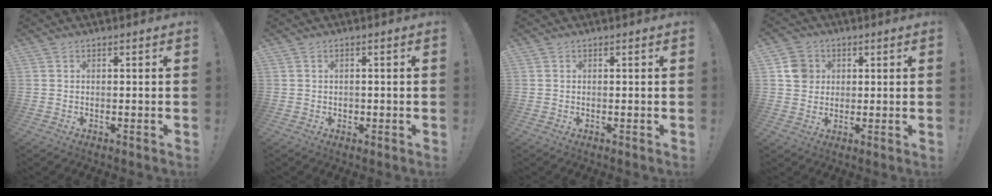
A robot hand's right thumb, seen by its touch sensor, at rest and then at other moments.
{"total": 1.0, "force": [-0.1, 0.9, 0.2], "torque": [-0.012, 0.005, -0.002]}
{"total": 0.7, "force": [0.1, 0.6, -0.2], "torque": [0.006, 0.001, 0.001]}
{"total": 6.9, "force": [1.8, 6.3, 1.9], "torque": [-0.019, 0.000, 0.039]}